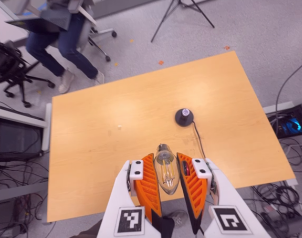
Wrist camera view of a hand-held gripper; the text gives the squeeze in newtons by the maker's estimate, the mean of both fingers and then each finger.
{"total": 14.8, "left": 16.5, "right": 13.0}